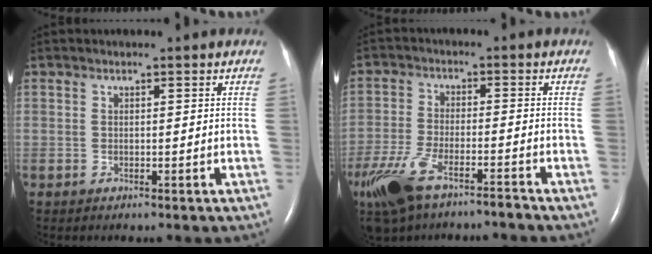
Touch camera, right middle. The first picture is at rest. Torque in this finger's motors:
{"motor_torque": [1.08, -1.06, 0.45, 0.18]}